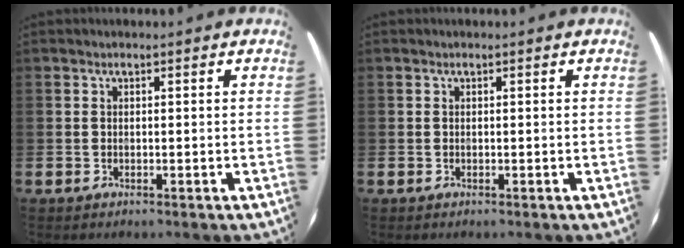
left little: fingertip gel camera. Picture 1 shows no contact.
{"total": 0.0}